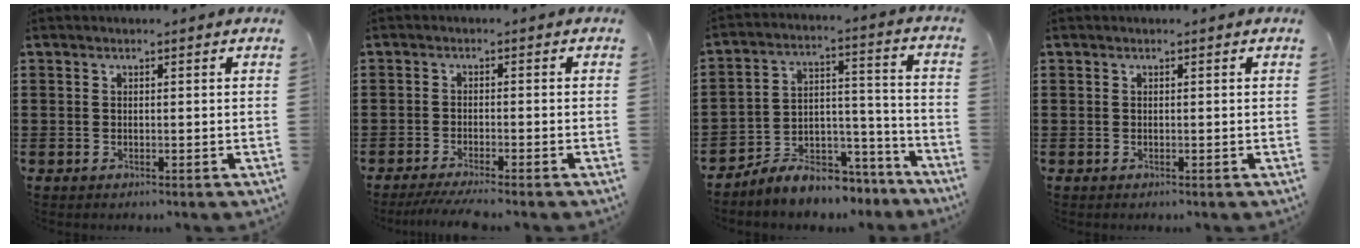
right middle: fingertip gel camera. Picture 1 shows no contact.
{"total": 3.0, "force": [-2.7, -0.2, 1.5], "torque": [-0.031, -0.010, -0.051]}
{"total": 7.3, "force": [-7.0, 1.8, 1.4], "torque": [-0.021, 0.021, -0.131]}
{"total": 0.0}